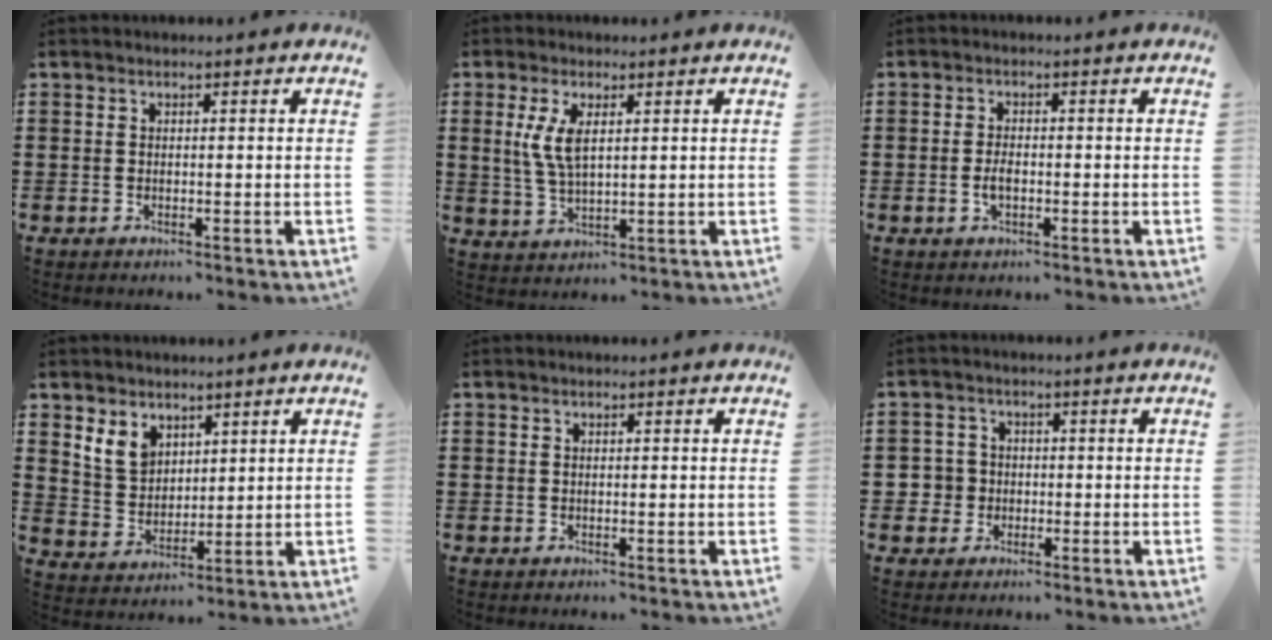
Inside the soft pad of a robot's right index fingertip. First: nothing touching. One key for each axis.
{"total": 5.6, "fx": 1.5, "fy": 2.3, "fz": 4.9, "tx": -0.110, "ty": 0.004, "tz": 0.024}
{"total": 2.3, "fx": -0.5, "fy": 1.1, "fz": 2.0, "tx": -0.038, "ty": 0.000, "tz": -0.009}
{"total": 5.6, "fx": 3.3, "fy": 4.1, "fz": 2.0, "tx": -0.060, "ty": 0.010, "tz": 0.064}
{"total": 0.0}
{"total": 3.5, "fx": -0.6, "fy": 3.4, "fz": 0.7, "tx": -0.035, "ty": 0.006, "tz": -0.018}